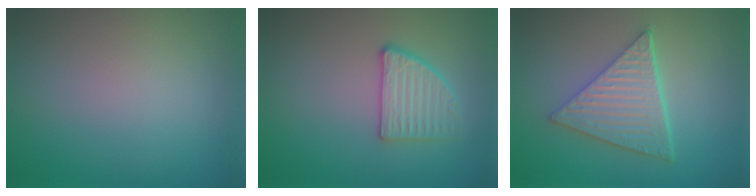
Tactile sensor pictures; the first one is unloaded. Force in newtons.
{"total": 2.8, "press": 2.8, "slide": 0.3}
{"total": 5.9, "press": 4.4, "slide": 4.0}